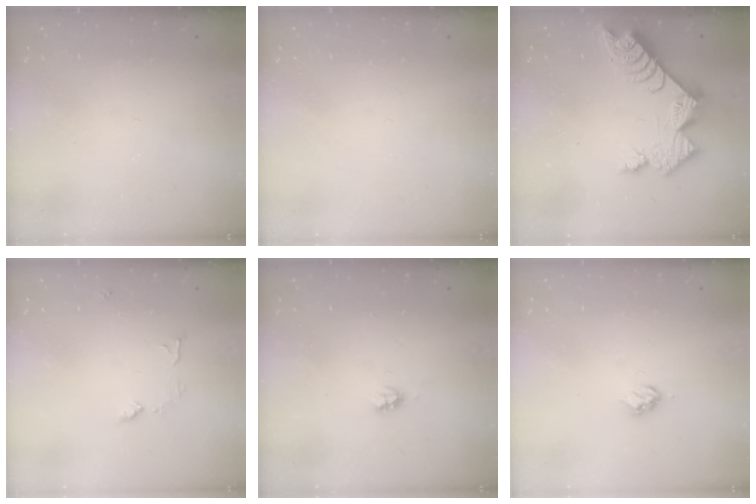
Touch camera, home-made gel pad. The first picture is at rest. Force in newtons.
{"total": 0.0}
{"total": 11.2, "press": 11.1, "slide": 0.9}
{"total": 6.8, "press": 6.8, "slide": 0.4}
{"total": 2.7, "press": 2.7, "slide": 0.2}
{"total": 3.2, "press": 3.2, "slide": 0.4}